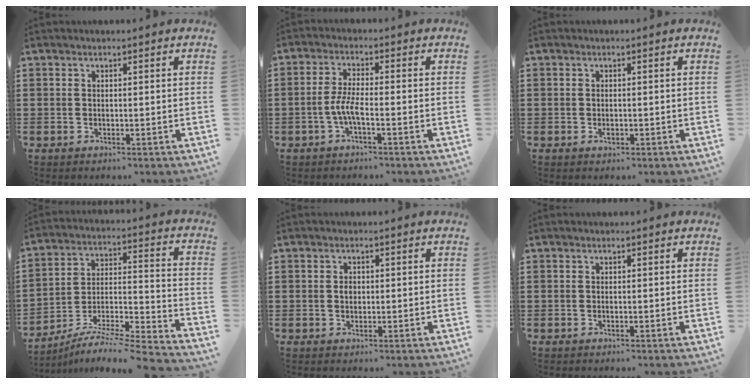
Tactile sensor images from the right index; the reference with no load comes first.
{"total": 4.1, "force": [-1.5, 0.5, 3.8], "torque": [-0.093, -0.008, -0.036]}
{"total": 0.9, "force": [-0.3, 0.4, 0.7], "torque": [-0.014, -0.002, -0.004]}
{"total": 6.9, "force": [-6.3, -0.2, 2.6], "torque": [-0.032, 0.000, -0.126]}
{"total": 1.3, "force": [0.3, 0.8, 1.0], "torque": [-0.020, 0.006, 0.005]}
{"total": 0.0}